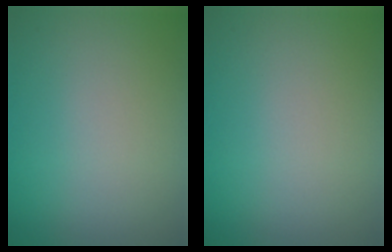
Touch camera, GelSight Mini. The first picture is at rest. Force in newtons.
{"total": 0.0}